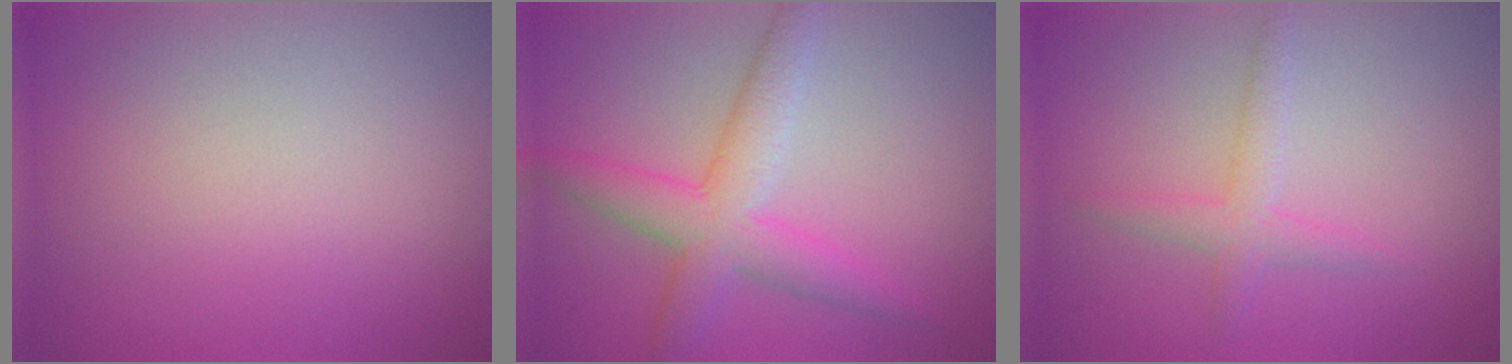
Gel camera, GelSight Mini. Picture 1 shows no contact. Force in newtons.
{"total": 4.8, "press": 4.8, "slide": 0.2}
{"total": 2.2, "press": 2.2, "slide": 0.1}